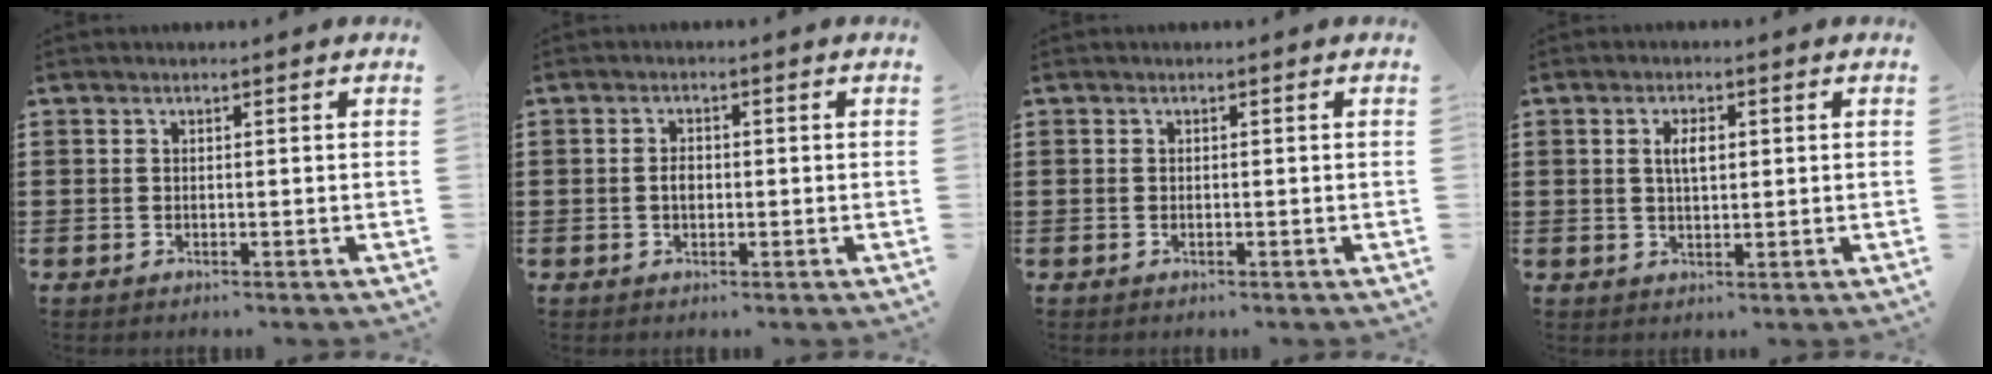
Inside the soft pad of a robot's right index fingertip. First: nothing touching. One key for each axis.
{"total": 1.9, "fx": -0.2, "fy": 1.2, "fz": 1.5, "tx": -0.031, "ty": 0.006, "tz": -0.005}
{"total": 0.0}
{"total": 3.0, "fx": 0.6, "fy": 1.3, "fz": 2.7, "tx": -0.056, "ty": 0.007, "tz": 0.008}